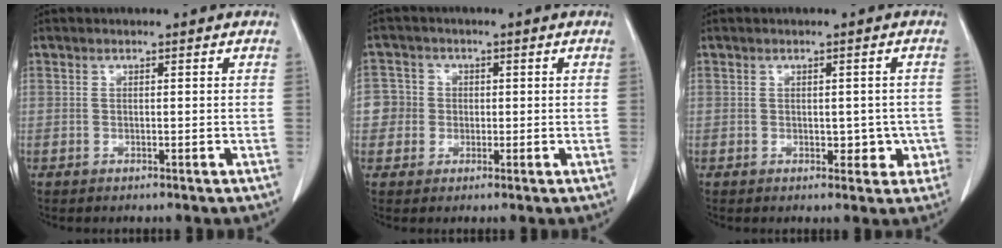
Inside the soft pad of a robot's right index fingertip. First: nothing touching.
{"total": 4.3, "force": [-0.1, 4.3, 0.2], "torque": [0.008, 0.017, -0.003]}
{"total": 3.5, "force": [-0.6, 2.3, 2.6], "torque": [-0.019, 0.010, 0.000]}